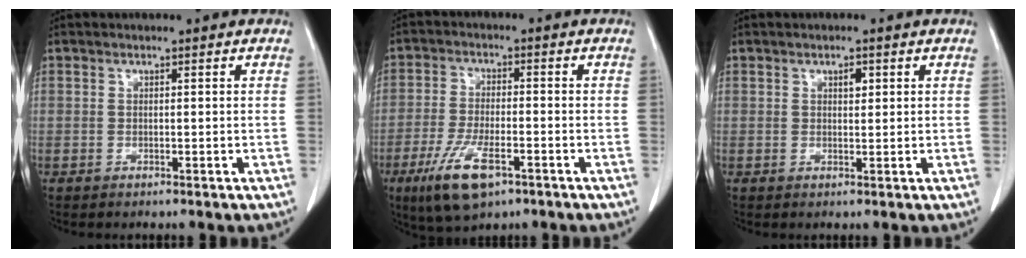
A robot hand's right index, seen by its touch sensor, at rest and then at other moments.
{"total": 9.3, "force": [-5.0, 2.9, 7.3], "torque": [-0.149, -0.018, -0.084]}
{"total": 1.4, "force": [0.6, 0.7, 1.1], "torque": [-0.017, -0.001, 0.009]}